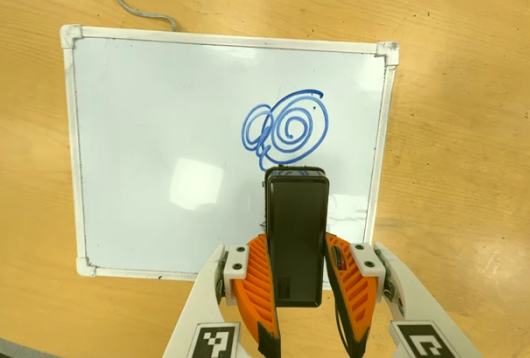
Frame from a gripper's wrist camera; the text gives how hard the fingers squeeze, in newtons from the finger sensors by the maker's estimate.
{"total": 5.0, "left": 3.4, "right": 6.7}